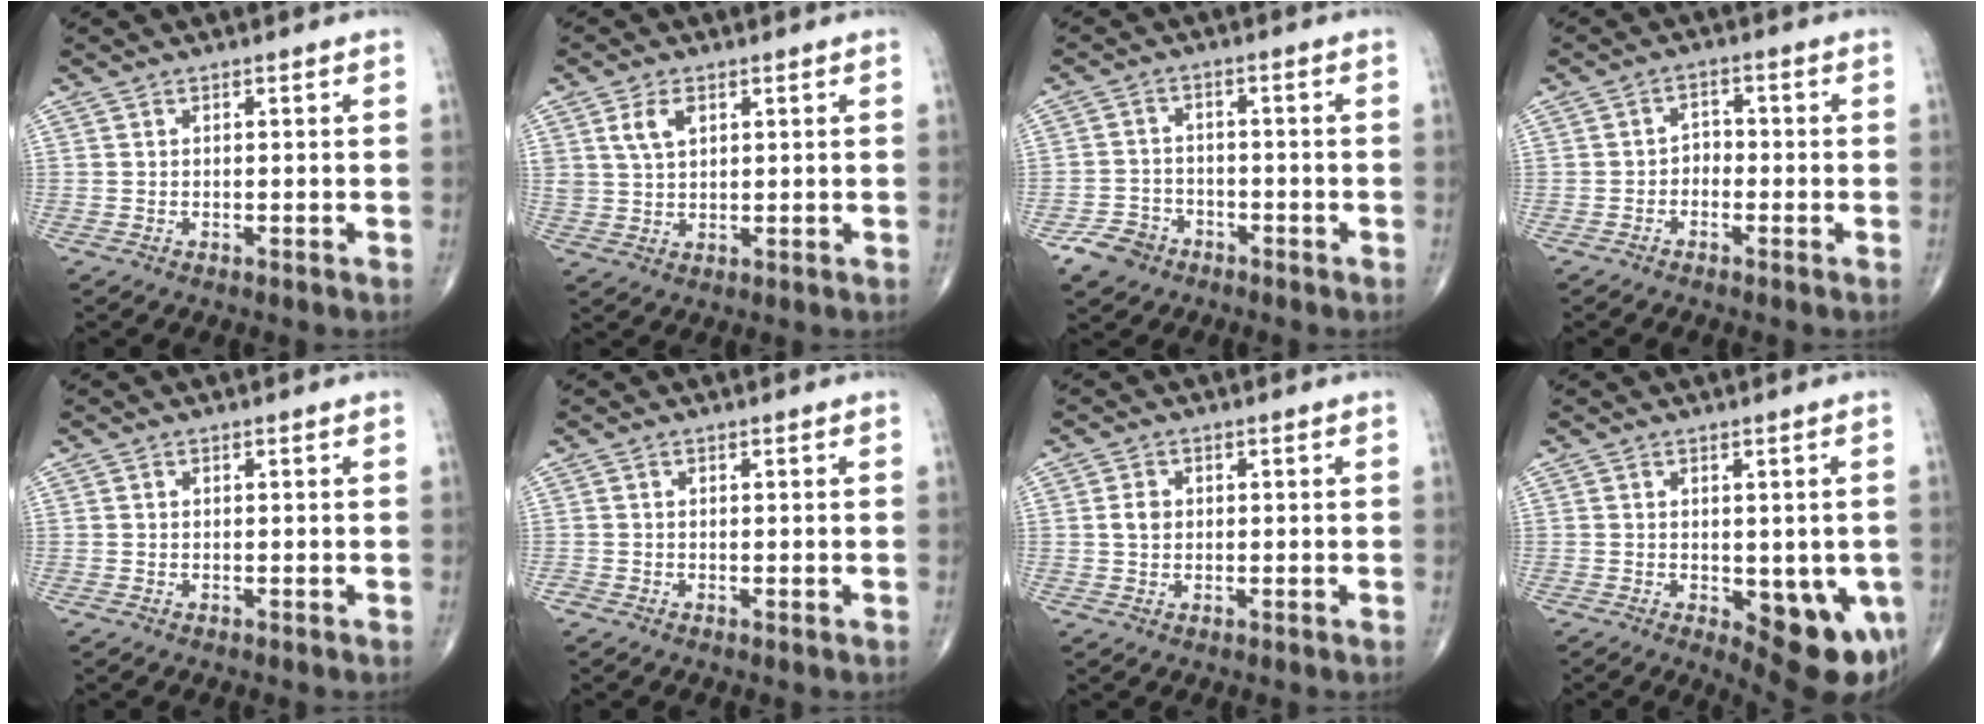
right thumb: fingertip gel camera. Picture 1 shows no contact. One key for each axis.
{"total": 4.7, "fx": 2.0, "fy": 2.8, "fz": 3.2, "tx": -0.055, "ty": -0.006, "tz": 0.042}
{"total": 5.5, "fx": -3.5, "fy": 4.0, "fz": 1.2, "tx": -0.007, "ty": 0.020, "tz": -0.063}
{"total": 2.5, "fx": -1.2, "fy": 1.9, "fz": 1.1, "tx": 0.002, "ty": 0.014, "tz": -0.030}
{"total": 0.0}
{"total": 0.7, "fx": -0.3, "fy": 0.4, "fz": 0.4, "tx": -0.007, "ty": -0.003, "tz": -0.009}
{"total": 2.6, "fx": 0.2, "fy": 2.0, "fz": 1.5, "tx": -0.021, "ty": 0.005, "tz": 0.004}
{"total": 12.2, "fx": -3.6, "fy": 5.4, "fz": 10.4, "tx": -0.102, "ty": -0.011, "tz": -0.031}